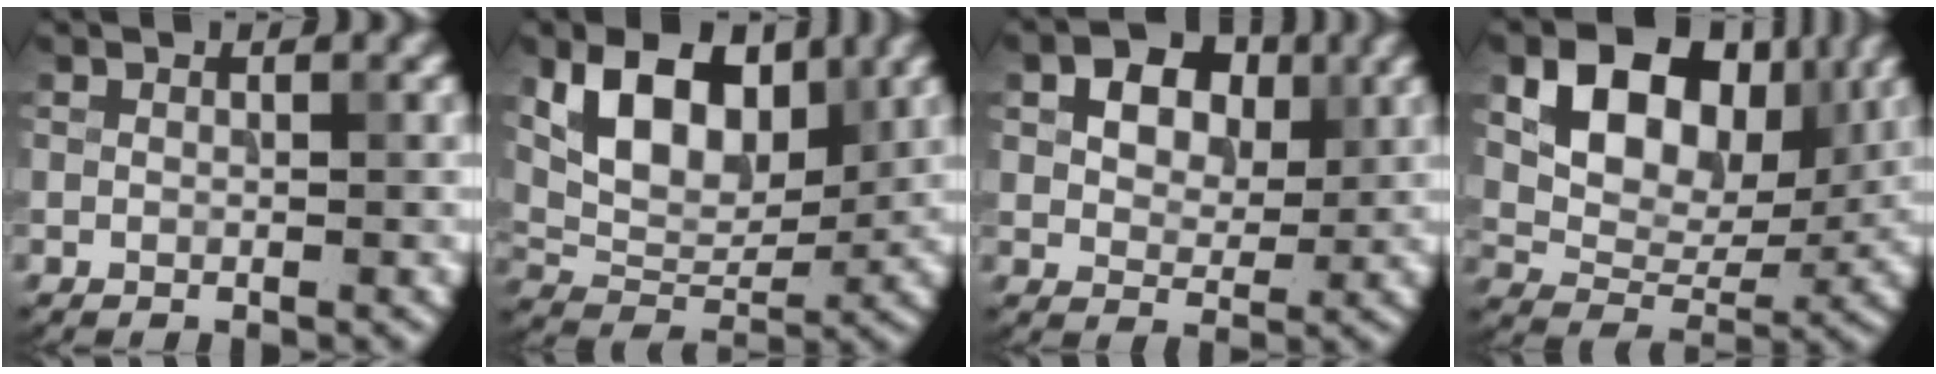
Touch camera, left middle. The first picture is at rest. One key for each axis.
{"total": 8.6, "fx": 3.3, "fy": 5.2, "fz": 5.9, "tx": -0.106, "ty": -0.007, "tz": 0.056}
{"total": 6.3, "fx": 2.5, "fy": 4.3, "fz": 3.8, "tx": -0.068, "ty": 0.012, "tz": 0.028}
{"total": 9.9, "fx": 3.8, "fy": 6.7, "fz": 6.3, "tx": -0.109, "ty": -0.005, "tz": 0.063}